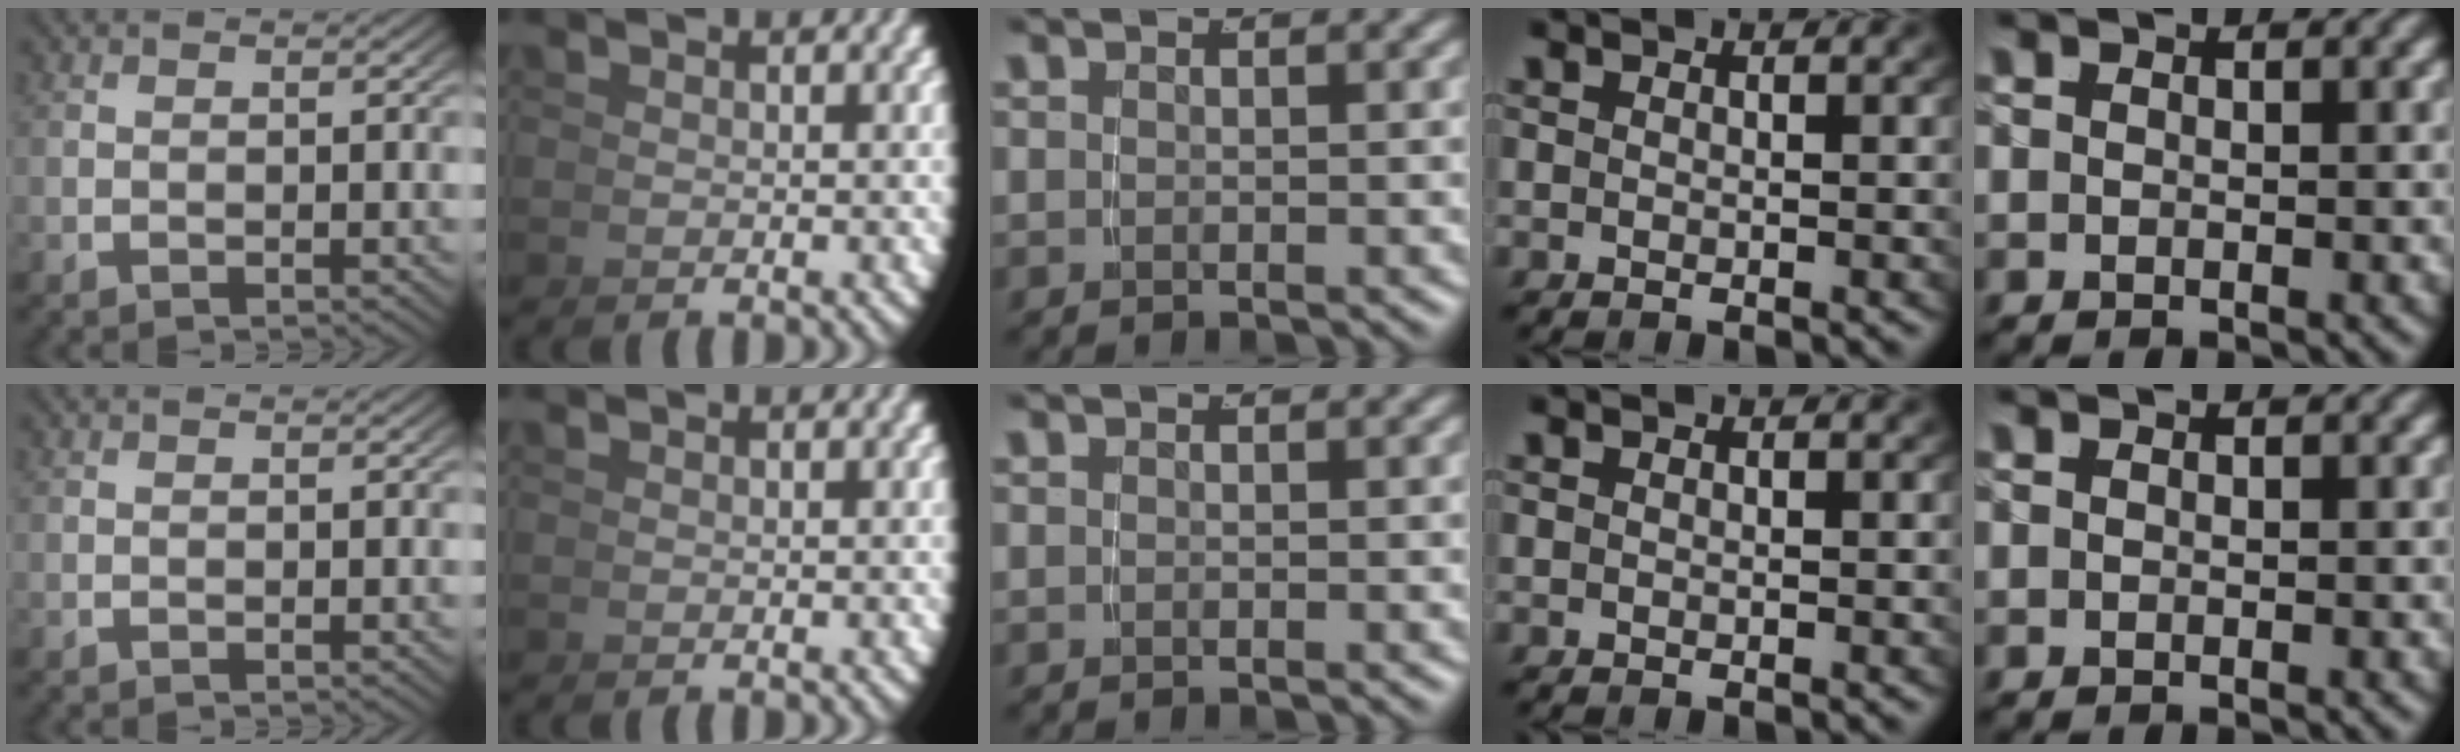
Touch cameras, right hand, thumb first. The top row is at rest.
{}